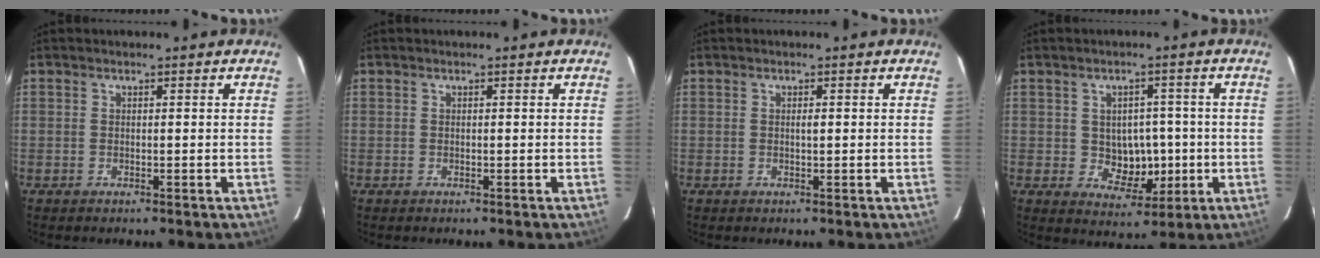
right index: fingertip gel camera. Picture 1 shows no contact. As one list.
[{"total": 0.0}, {"total": 0.7, "force": [0.1, 0.1, 0.7], "torque": [-0.014, 0.000, 0.000]}, {"total": 6.3, "force": [-0.3, 4.6, 4.3], "torque": [-0.054, 0.008, 0.007]}]